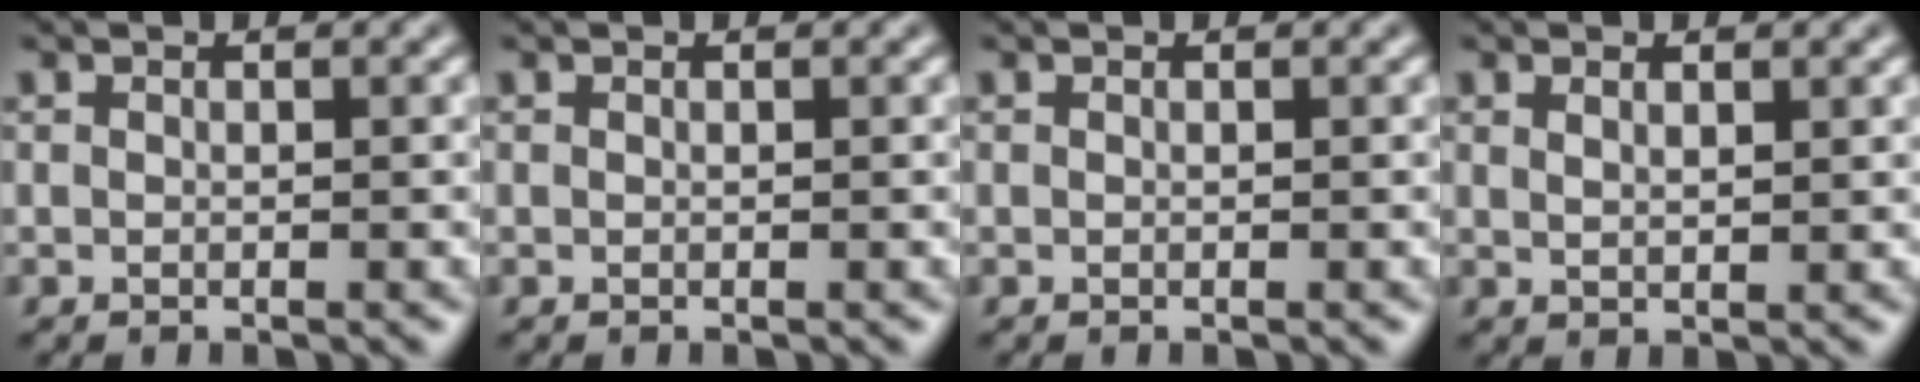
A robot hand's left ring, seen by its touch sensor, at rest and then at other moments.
{"total": 0.0}
{"total": 0.0}
{"total": 1.2, "force": [0.8, 0.3, 0.8], "torque": [-0.016, -0.001, 0.016]}